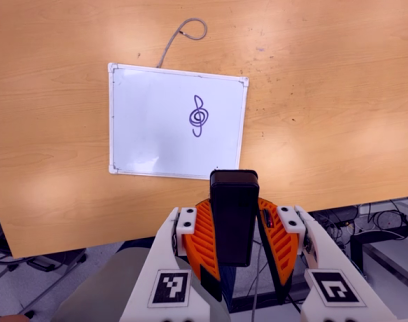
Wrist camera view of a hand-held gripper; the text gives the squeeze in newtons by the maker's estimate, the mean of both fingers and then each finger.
{"total": 8.2, "left": 6.6, "right": 9.8}